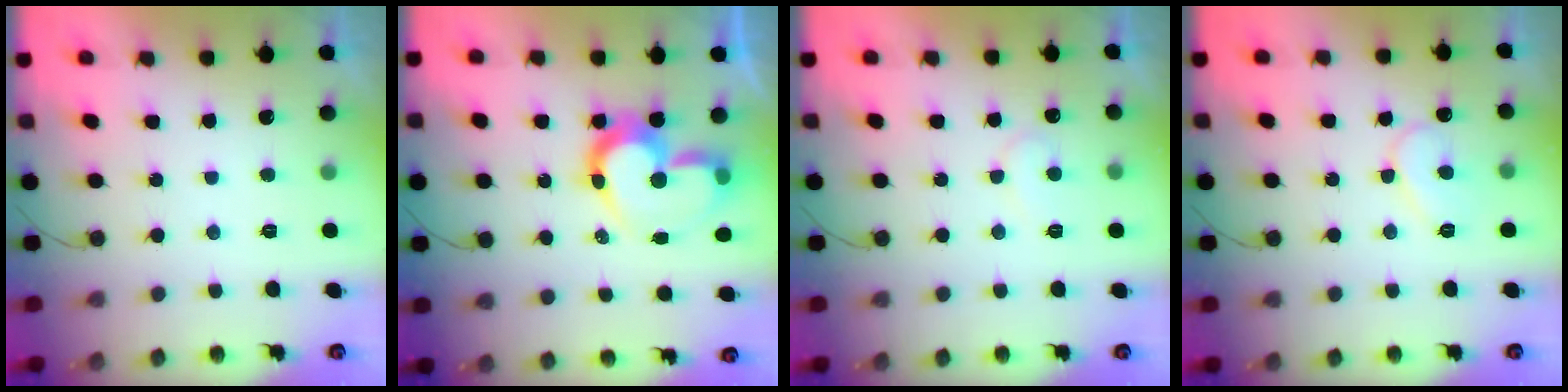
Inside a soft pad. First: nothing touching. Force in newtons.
{"total": 13.6, "press": 13.5, "slide": 1.3}
{"total": 7.3, "press": 7.3, "slide": 0.4}
{"total": 8.2, "press": 8.1, "slide": 0.8}